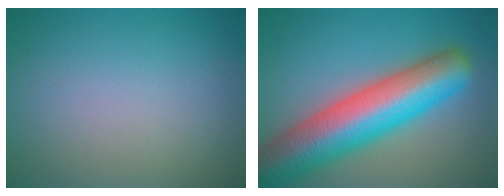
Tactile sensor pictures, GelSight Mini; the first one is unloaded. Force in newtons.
{"total": 12.3, "press": 12.3, "slide": 0.5}